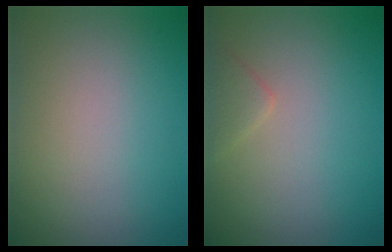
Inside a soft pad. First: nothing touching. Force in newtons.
{"total": 1.3, "press": 1.3, "slide": 0.0}